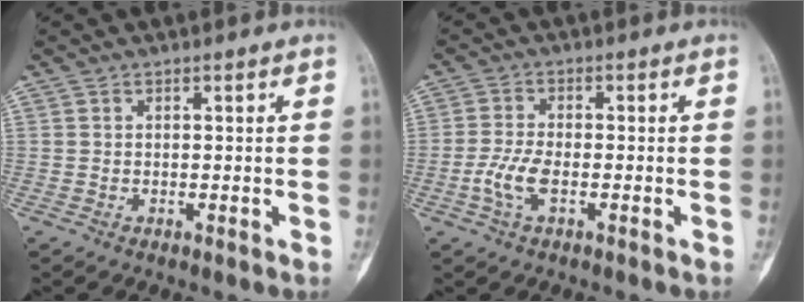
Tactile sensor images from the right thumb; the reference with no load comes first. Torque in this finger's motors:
{"motor_torque": [0.30, -0.47, 0.72, -0.45, 0.01]}